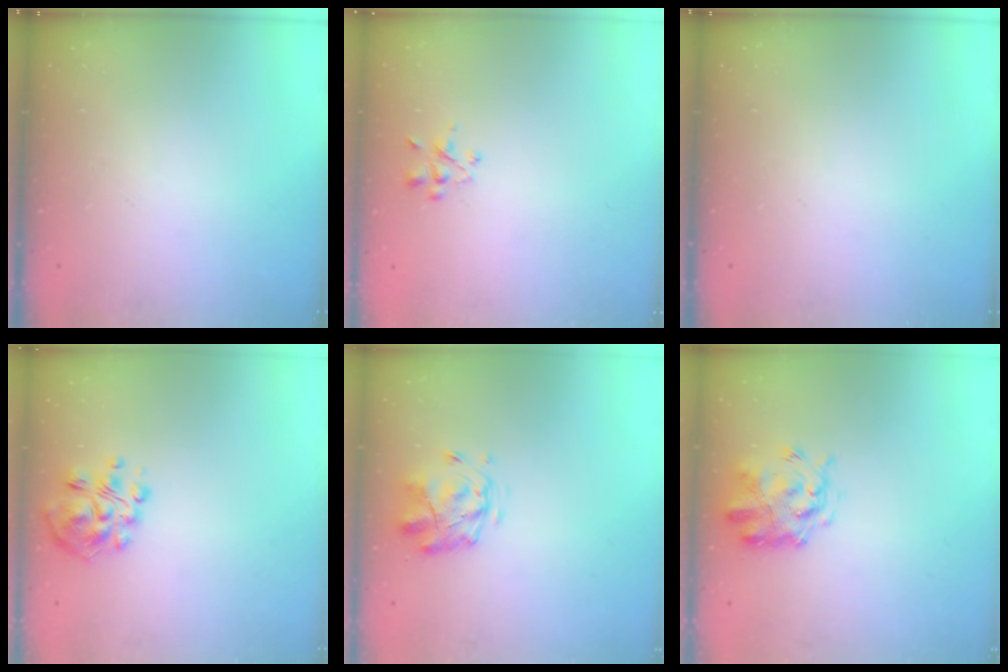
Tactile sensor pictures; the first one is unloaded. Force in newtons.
{"total": 2.2, "press": 2.1, "slide": 0.8}
{"total": 0.0}
{"total": 7.9, "press": 7.8, "slide": 1.6}
{"total": 2.9, "press": 2.5, "slide": 1.5}
{"total": 3.6, "press": 3.4, "slide": 1.1}